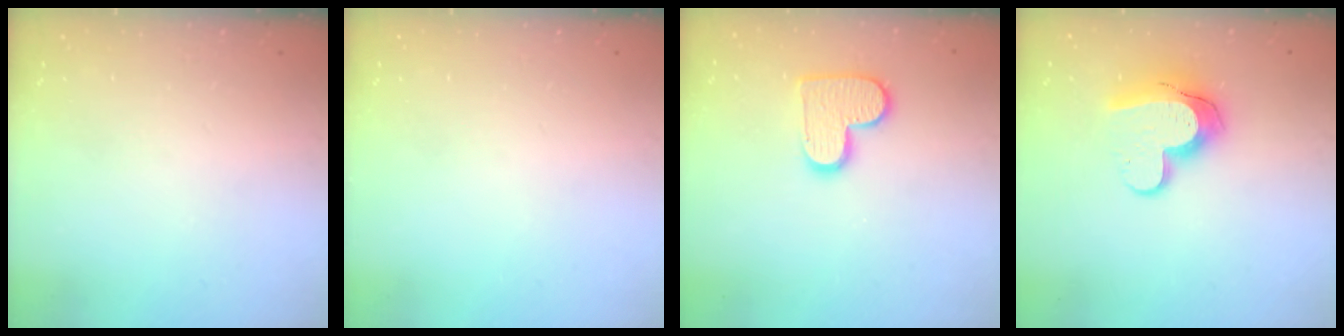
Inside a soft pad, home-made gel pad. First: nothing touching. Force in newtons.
{"total": 0.0}
{"total": 11.9, "press": 11.9, "slide": 0.6}
{"total": 13.3, "press": 13.3, "slide": 1.1}